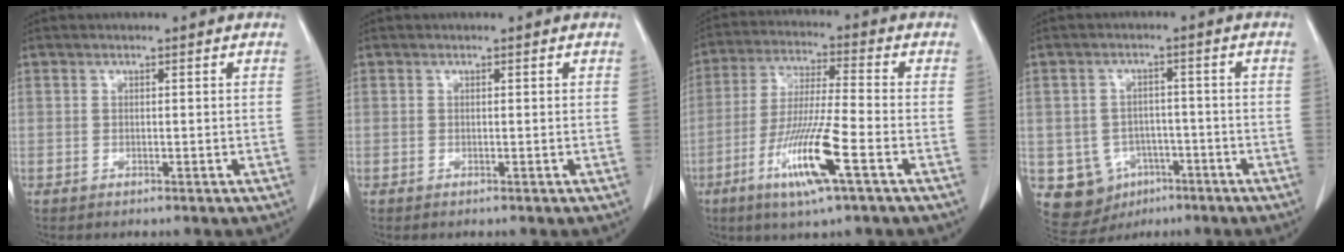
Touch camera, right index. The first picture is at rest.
{"total": 0.0}
{"total": 12.4, "force": [-5.3, 0.3, 11.2], "torque": [-0.221, -0.021, -0.101]}
{"total": 8.8, "force": [-3.4, 7.8, 2.2], "torque": [-0.045, 0.014, -0.037]}